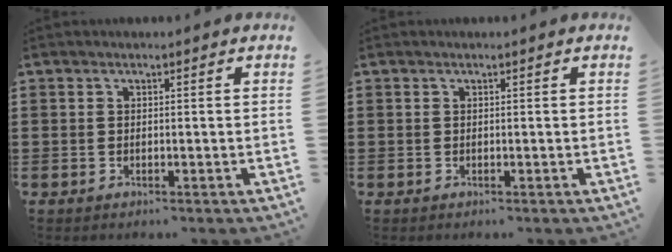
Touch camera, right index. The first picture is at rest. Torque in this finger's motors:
{"motor_torque": [0.45, 1.68, 0.00, -0.01]}